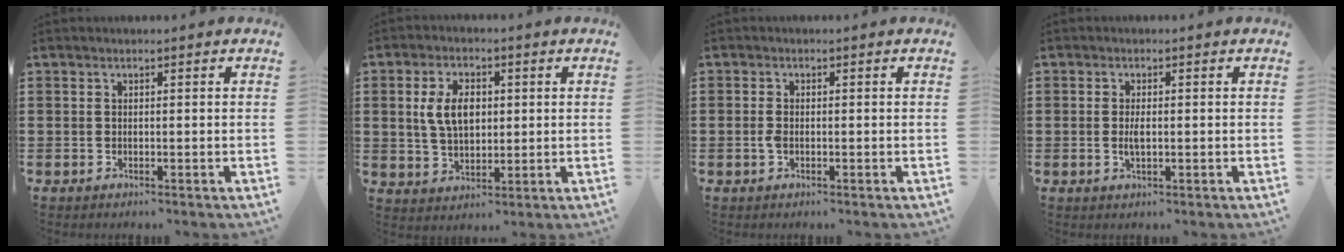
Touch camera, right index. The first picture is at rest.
{"total": 6.7, "force": [1.1, 4.0, 5.2], "torque": [-0.117, 0.007, 0.011]}
{"total": 1.5, "force": [-0.3, 0.8, 1.2], "torque": [-0.032, -0.002, -0.009]}
{"total": 2.2, "force": [-0.1, 0.8, 2.1], "torque": [-0.046, -0.003, -0.005]}